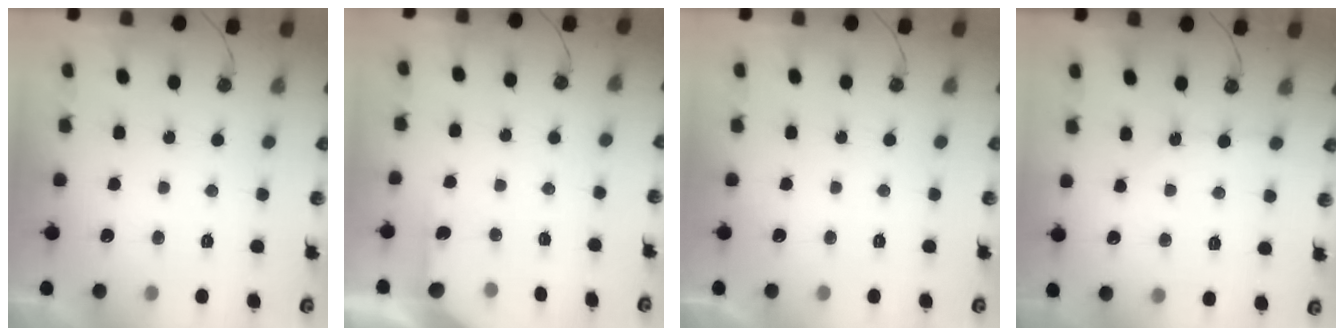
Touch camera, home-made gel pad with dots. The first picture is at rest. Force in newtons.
{"total": 1.9, "press": 1.9, "slide": 0.3}
{"total": 0.0}
{"total": 2.4, "press": 2.3, "slide": 0.3}